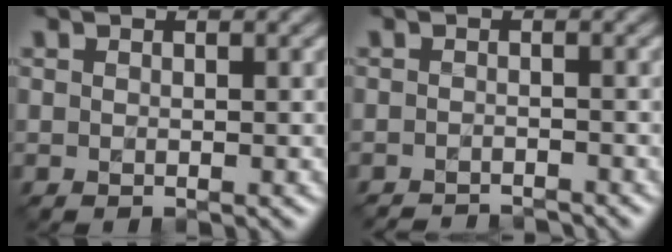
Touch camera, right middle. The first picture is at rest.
{"total": 3.2, "force": [-3.1, 0.3, 0.6], "torque": [0.004, -0.007, -0.047]}